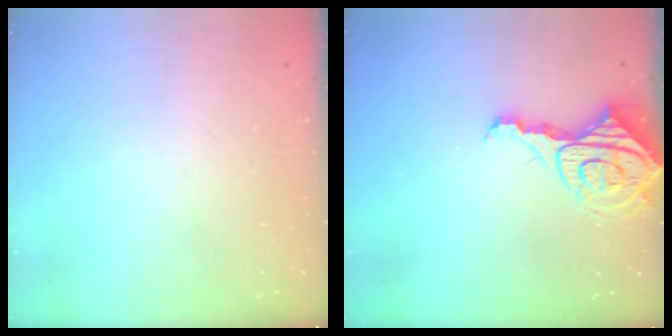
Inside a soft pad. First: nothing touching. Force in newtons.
{"total": 10.1, "press": 10.0, "slide": 0.9}